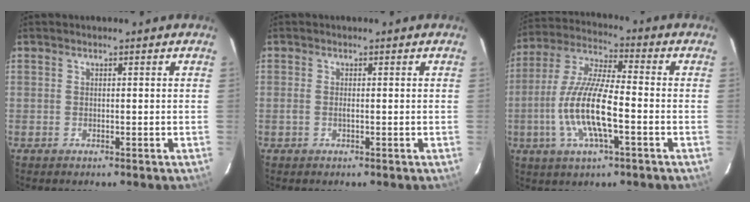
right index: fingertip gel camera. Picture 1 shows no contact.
{"total": 1.1, "force": [-0.3, 0.1, 1.0], "torque": [-0.022, -0.001, -0.007]}
{"total": 14.0, "force": [-3.8, 3.3, 13.0], "torque": [-0.270, -0.006, -0.073]}